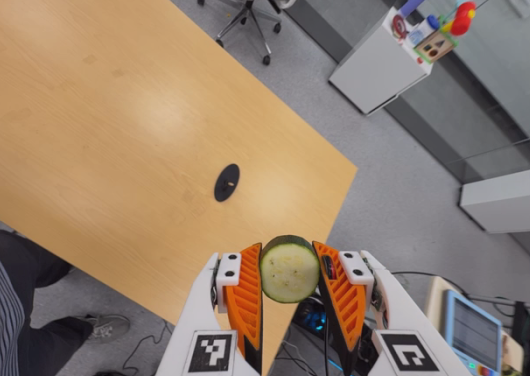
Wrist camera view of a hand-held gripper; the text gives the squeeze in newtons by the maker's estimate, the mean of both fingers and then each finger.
{"total": 10.5, "left": 10.1, "right": 10.9}